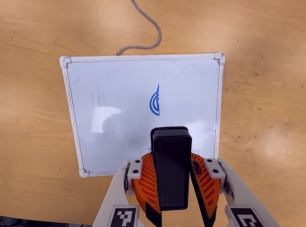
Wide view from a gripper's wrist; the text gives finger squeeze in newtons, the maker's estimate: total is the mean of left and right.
{"total": 9.4, "left": 9.4, "right": 9.4}